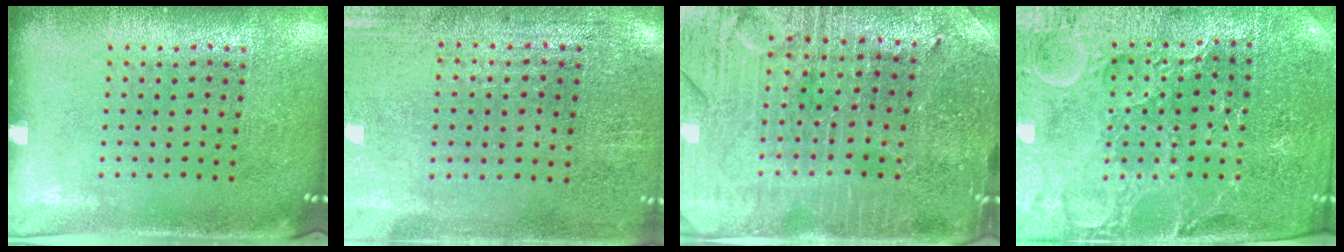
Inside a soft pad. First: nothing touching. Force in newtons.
{"total": 0.6, "press": 0.5, "slide": 0.4}
{"total": 3.4, "press": 3.3, "slide": 0.6}
{"total": 4.2, "press": 4.0, "slide": 1.1}